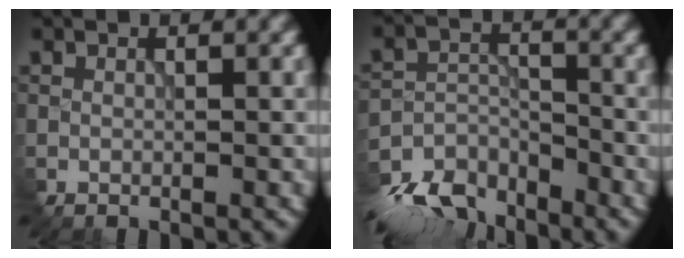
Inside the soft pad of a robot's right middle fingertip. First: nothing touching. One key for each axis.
{"total": 7.7, "fx": -6.6, "fy": 3.0, "fz": 2.5, "tx": -0.050, "ty": -0.015, "tz": -0.121}